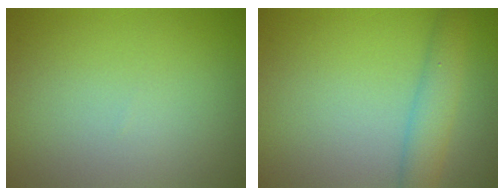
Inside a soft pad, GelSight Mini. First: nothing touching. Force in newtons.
{"total": 3.5, "press": 3.5, "slide": 0.1}